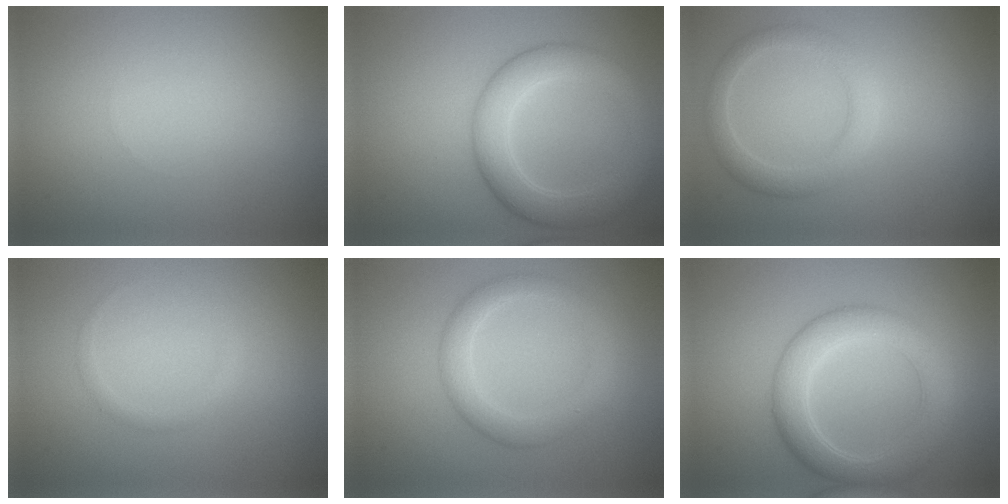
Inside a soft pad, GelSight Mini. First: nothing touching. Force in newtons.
{"total": 5.2, "press": 5.2, "slide": 0.1}
{"total": 2.9, "press": 2.9, "slide": 0.2}
{"total": 0.9, "press": 0.9, "slide": 0.0}
{"total": 3.1, "press": 3.1, "slide": 0.2}
{"total": 5.1, "press": 5.1, "slide": 0.1}